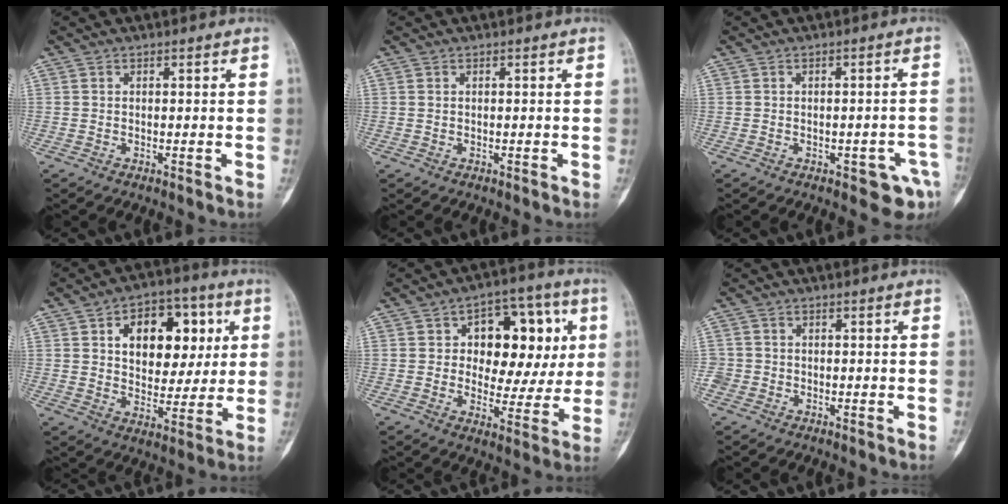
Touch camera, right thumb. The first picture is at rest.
{"total": 0.0}
{"total": 5.6, "force": [-2.6, 2.5, 4.3], "torque": [-0.037, 0.012, -0.026]}
{"total": 16.5, "force": [4.8, 10.6, 11.7], "torque": [-0.115, -0.002, 0.073]}
{"total": 16.9, "force": [3.7, 10.5, 12.8], "torque": [-0.111, 0.016, 0.054]}
{"total": 2.1, "force": [-0.7, 2.0, 0.2], "torque": [0.007, 0.008, -0.019]}